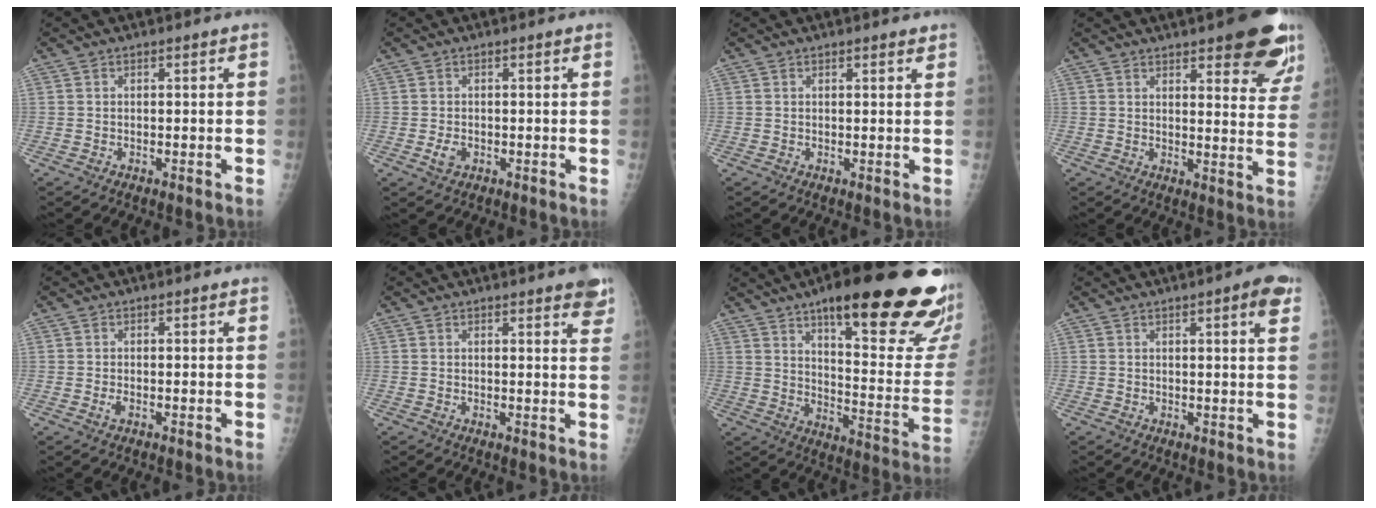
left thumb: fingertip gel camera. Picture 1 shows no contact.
{"total": 2.0, "force": [-0.4, 1.3, 1.4], "torque": [-0.023, 0.000, -0.004]}
{"total": 1.6, "force": [1.3, 0.3, 0.9], "torque": [-0.008, -0.003, 0.017]}
{"total": 16.1, "force": [10.5, 4.8, 11.2], "torque": [-0.103, -0.051, 0.120]}
{"total": 1.2, "force": [0.0, 0.4, 1.1], "torque": [-0.021, 0.002, 0.002]}
{"total": 5.7, "force": [4.0, 1.3, 3.8], "torque": [-0.025, -0.013, 0.038]}
{"total": 31.0, "force": [18.6, 7.1, 23.7], "torque": [-0.250, -0.067, 0.268]}
{"total": 5.2, "force": [2.6, 0.7, 4.4], "torque": [-0.051, -0.007, 0.029]}